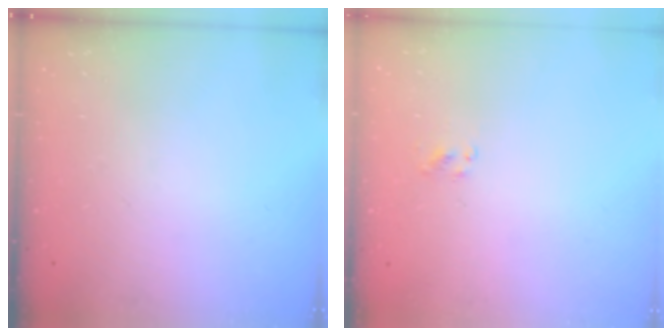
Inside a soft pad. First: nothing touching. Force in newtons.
{"total": 1.7, "press": 1.5, "slide": 0.9}